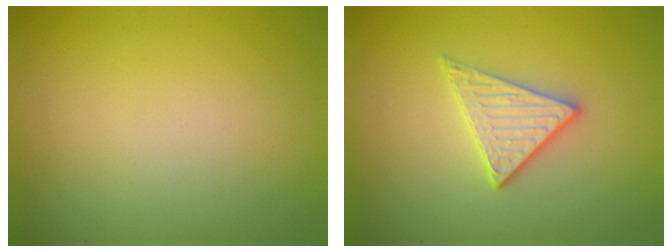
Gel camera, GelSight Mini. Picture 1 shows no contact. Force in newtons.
{"total": 2.8, "press": 2.5, "slide": 1.2}